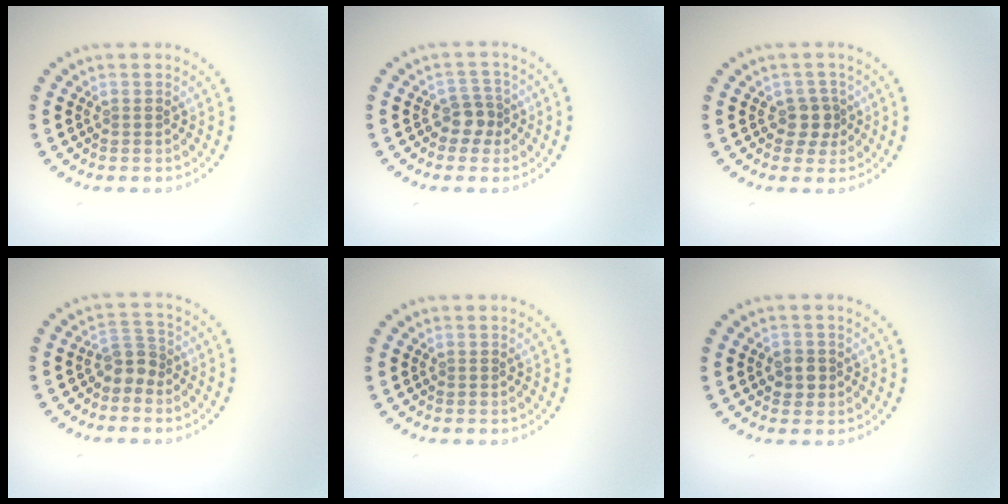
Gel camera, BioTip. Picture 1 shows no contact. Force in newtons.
{"total": 2.0, "press": 1.7, "slide": 1.1}
{"total": 1.9, "press": 1.6, "slide": 1.1}
{"total": 2.2, "press": 1.7, "slide": 1.3}
{"total": 0.0}
{"total": 1.6, "press": 1.6, "slide": 0.5}